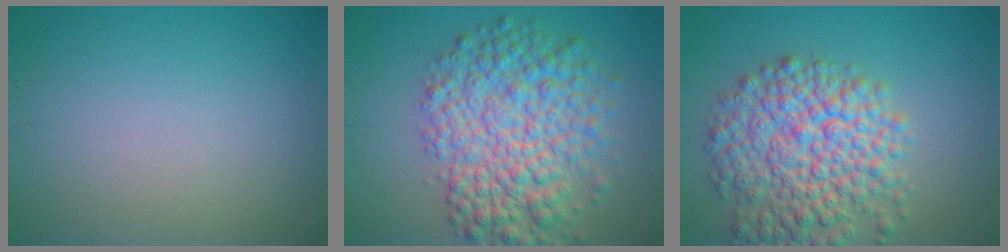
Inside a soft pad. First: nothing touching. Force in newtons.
{"total": 8.4, "press": 8.4, "slide": 0.1}
{"total": 8.5, "press": 8.4, "slide": 0.4}